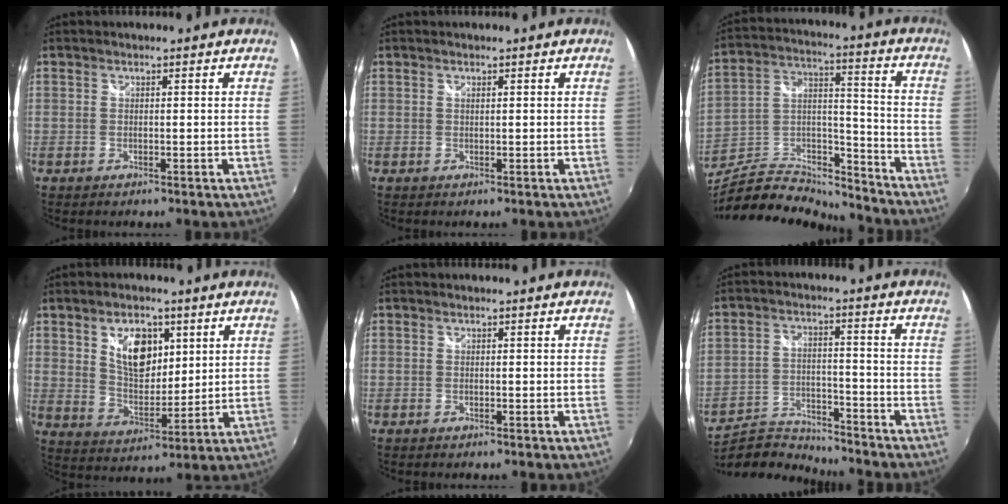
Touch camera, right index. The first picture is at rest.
{"total": 0.0}
{"total": 18.8, "force": [-15.6, 7.2, 7.7], "torque": [-0.155, 0.037, -0.254]}
{"total": 10.2, "force": [4.3, 5.9, 7.2], "torque": [-0.117, 0.006, 0.083]}
{"total": 0.0}
{"total": 11.2, "force": [-10.7, 2.9, 1.8], "torque": [-0.057, 0.007, -0.182]}